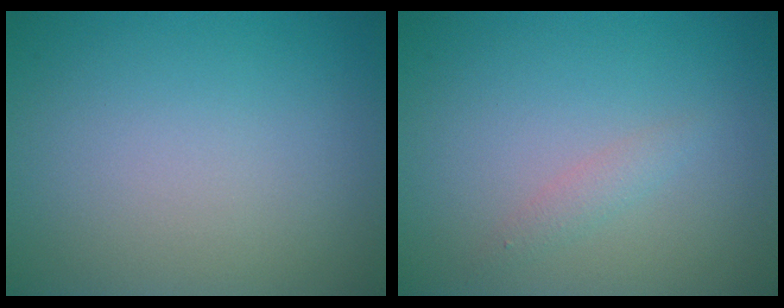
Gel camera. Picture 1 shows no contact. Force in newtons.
{"total": 1.1, "press": 1.1, "slide": 0.1}